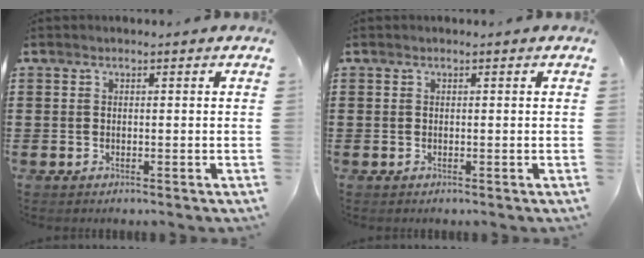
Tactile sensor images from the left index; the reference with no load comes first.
{"total": 0.0}